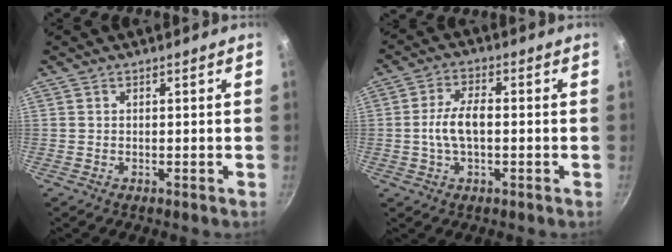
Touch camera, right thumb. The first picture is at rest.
{"total": 6.9, "force": [-0.5, 3.3, 6.0], "torque": [-0.112, 0.019, -0.014]}